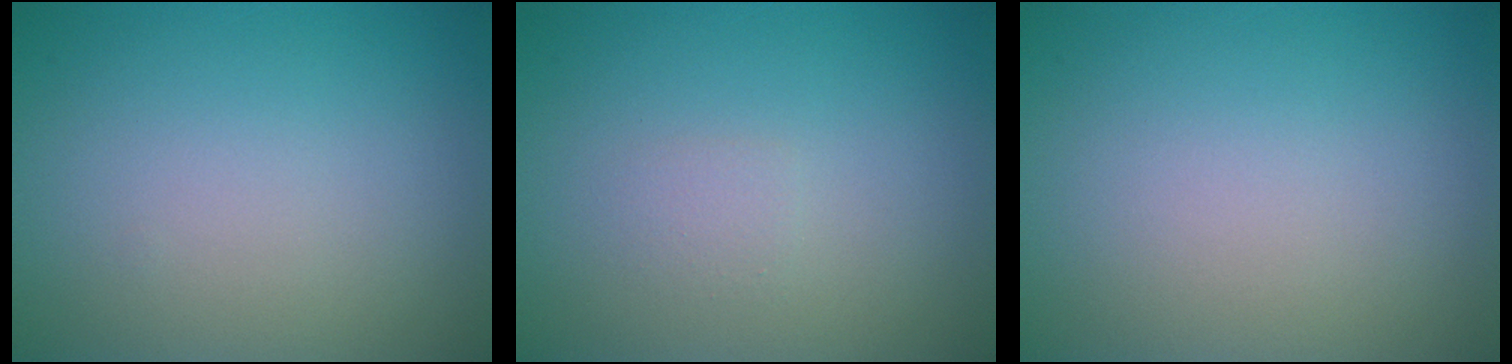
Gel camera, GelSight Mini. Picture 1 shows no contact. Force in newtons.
{"total": 0.8, "press": 0.8, "slide": 0.1}
{"total": 0.0}